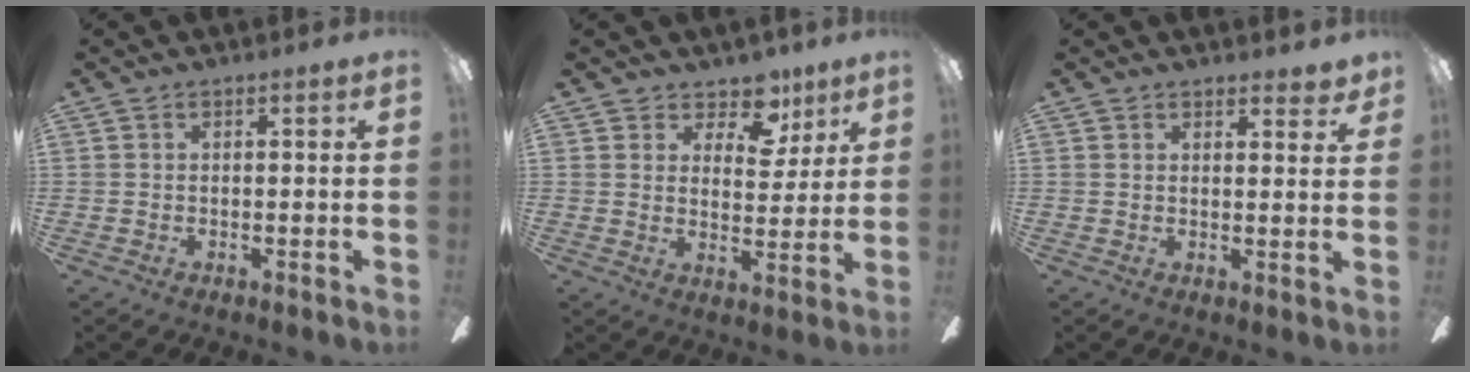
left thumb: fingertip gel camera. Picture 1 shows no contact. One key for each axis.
{"total": 8.9, "fx": 6.1, "fy": 5.4, "fz": 3.5, "tx": -0.045, "ty": -0.036, "tz": 0.111}
{"total": 2.4, "fx": 2.0, "fy": 0.5, "fz": 1.1, "tx": 0.000, "ty": -0.016, "tz": 0.032}